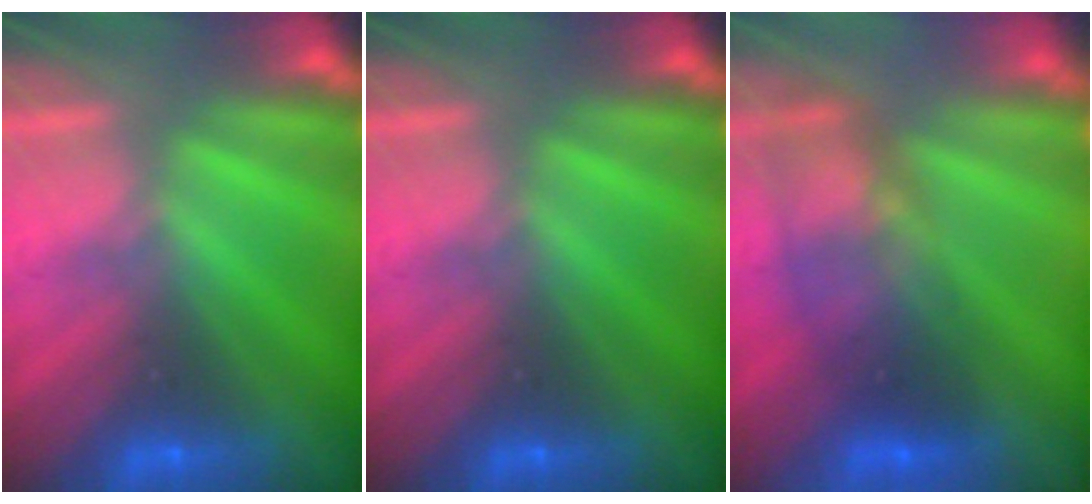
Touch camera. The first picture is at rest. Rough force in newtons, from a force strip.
{"total": 0.0}
{"total": 8.8}